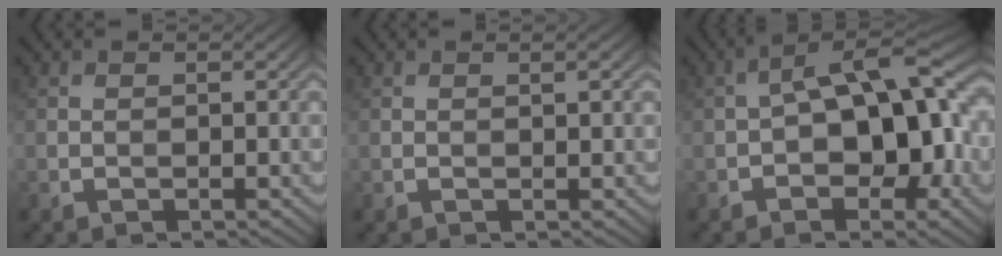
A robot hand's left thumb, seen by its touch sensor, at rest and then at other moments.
{"total": 1.0, "force": [0.4, 0.1, 0.9], "torque": [-0.015, 0.002, 0.005]}
{"total": 11.3, "force": [-1.1, 6.2, 9.4], "torque": [-0.124, 0.024, -0.029]}